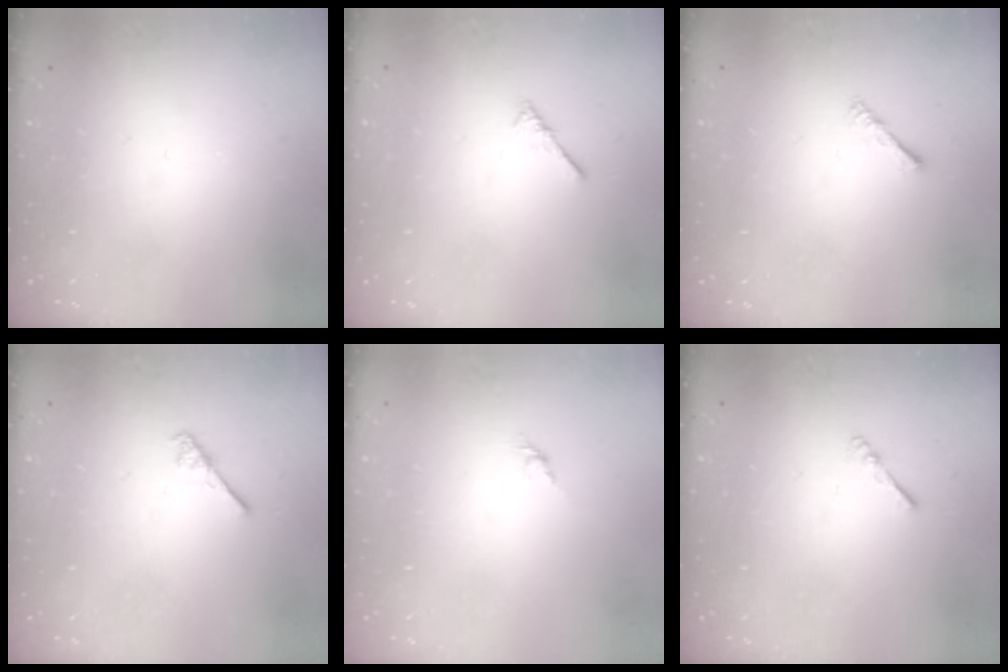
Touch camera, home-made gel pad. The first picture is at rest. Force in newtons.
{"total": 0.0}
{"total": 2.0, "press": 1.9, "slide": 0.4}
{"total": 2.6, "press": 2.6, "slide": 0.3}
{"total": 1.6, "press": 1.5, "slide": 0.7}
{"total": 2.2, "press": 2.2, "slide": 0.4}